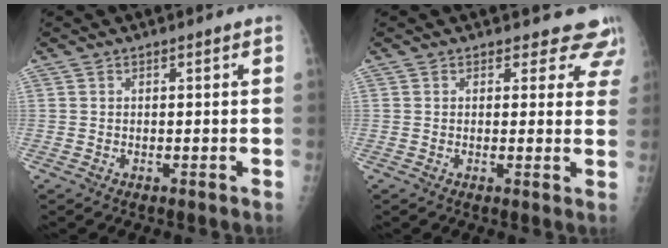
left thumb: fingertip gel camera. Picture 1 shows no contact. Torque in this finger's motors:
{"motor_torque": [-0.05, 0.03, -0.09, -0.14, -0.02]}